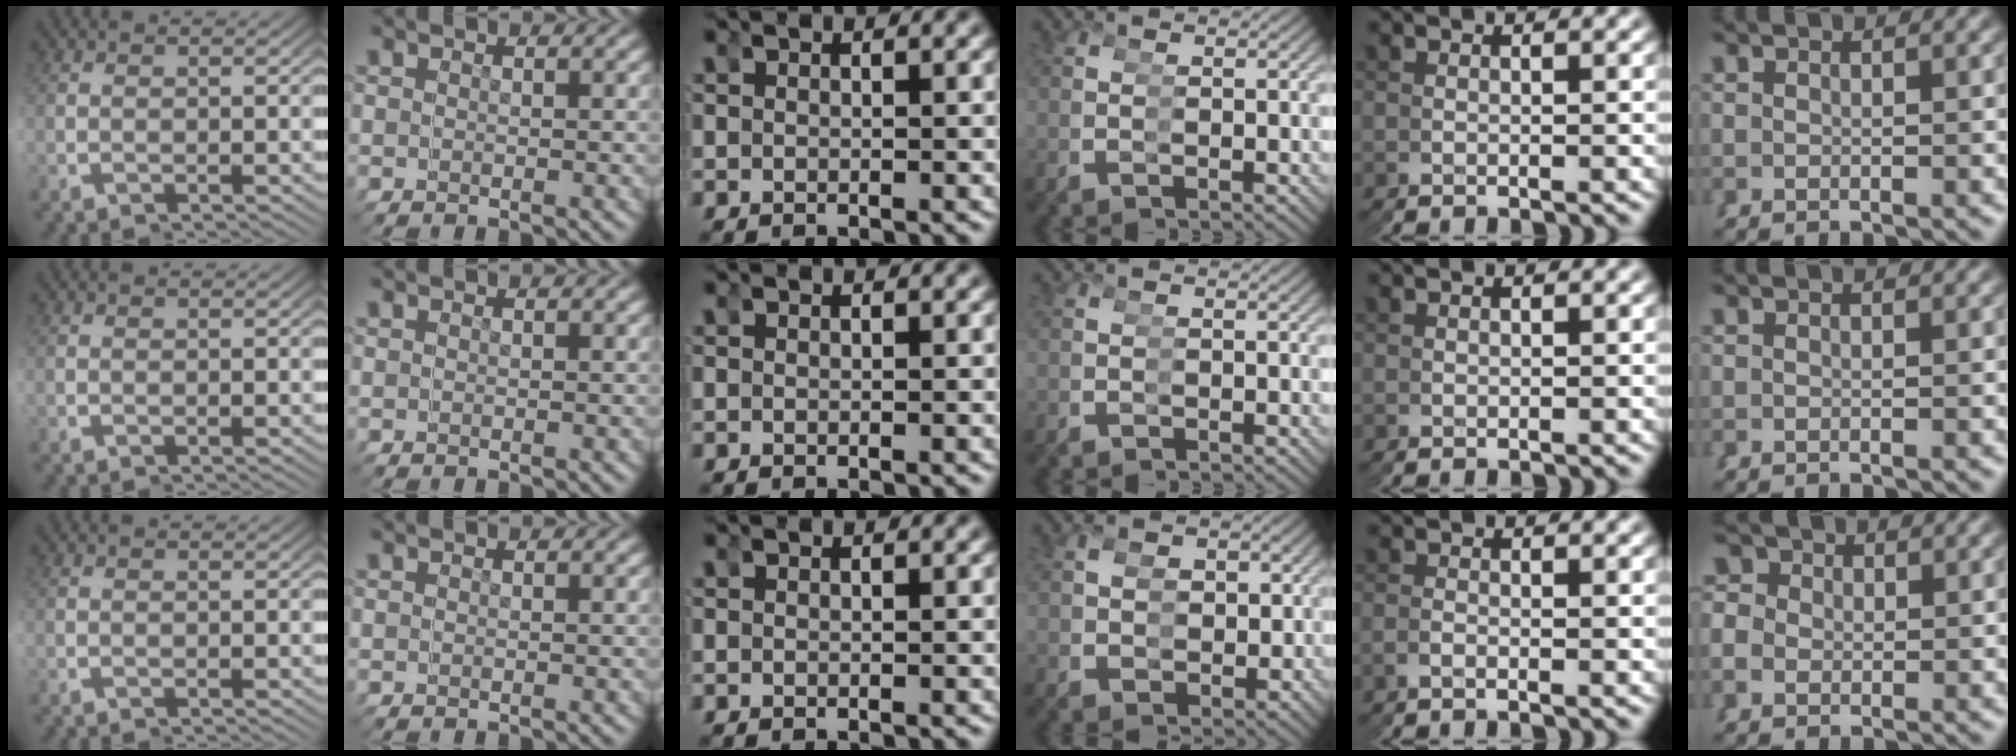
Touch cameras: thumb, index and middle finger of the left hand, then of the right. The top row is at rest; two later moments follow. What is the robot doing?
{"motion": "grasp_and_lifting", "object": "hoodie"}